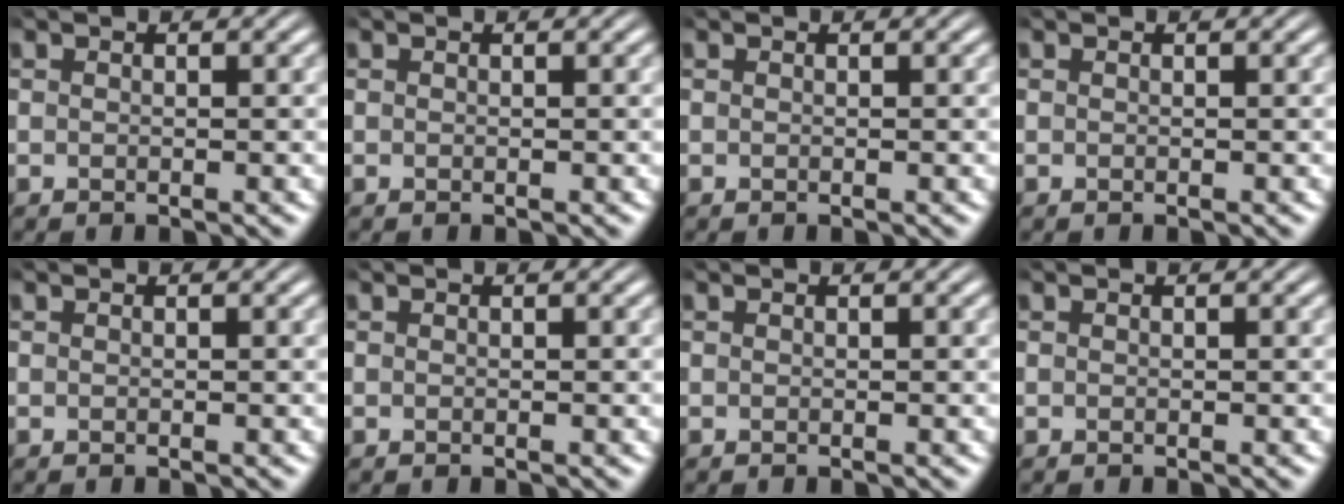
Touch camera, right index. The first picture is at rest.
{"total": 0.0}
{"total": 0.0}
{"total": 0.0}
{"total": 0.0}
{"total": 0.0}
{"total": 0.0}
{"total": 0.0}